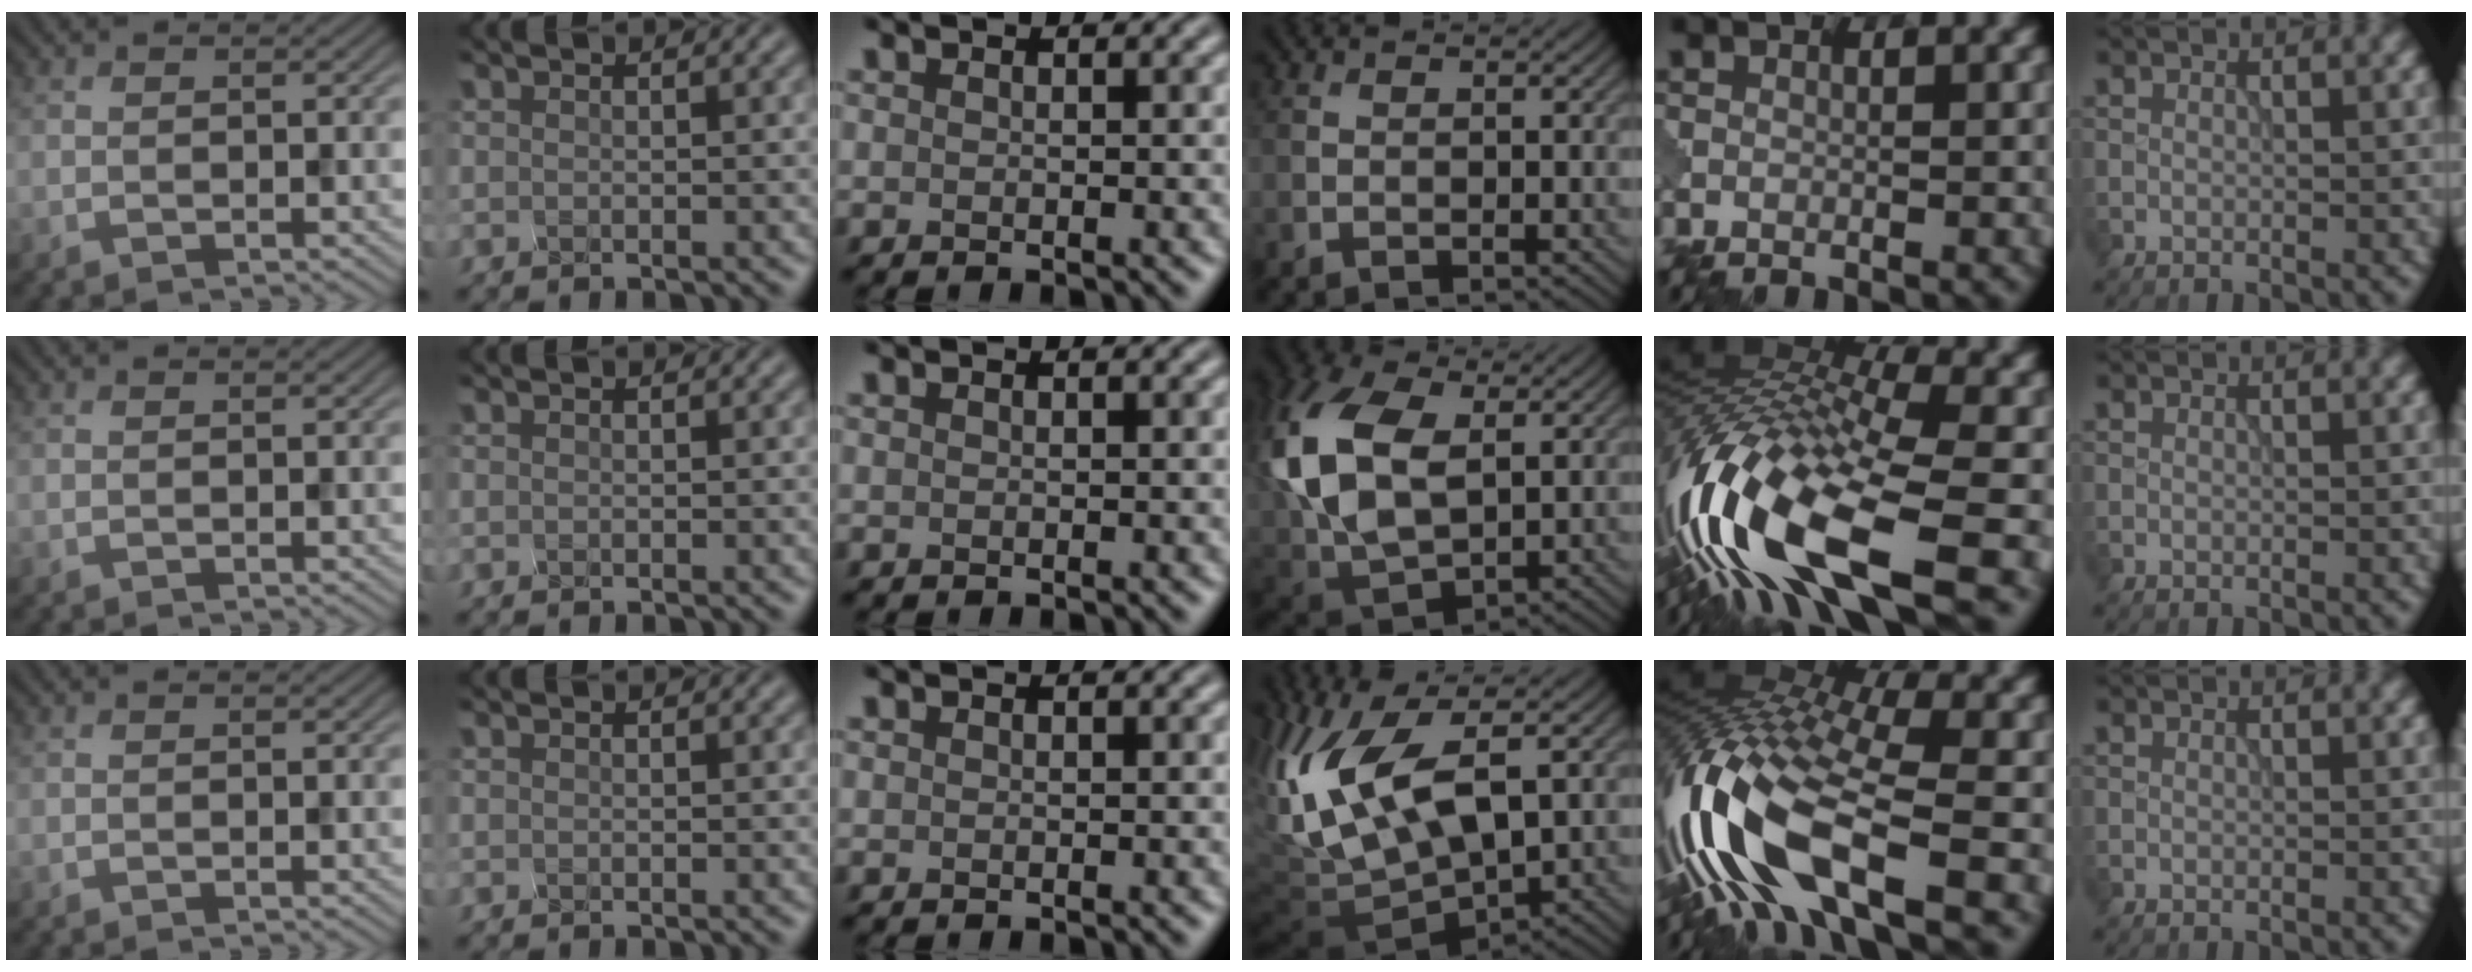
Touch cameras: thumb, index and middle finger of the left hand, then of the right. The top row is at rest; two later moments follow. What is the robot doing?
{"motion": "squeeze", "object": "hand grip exerciser"}